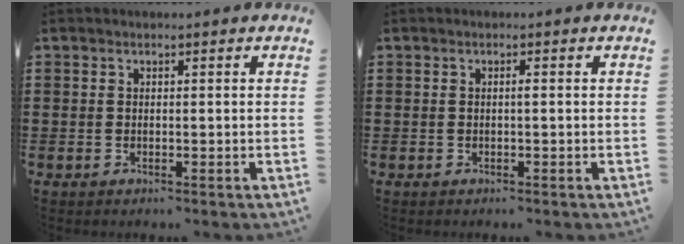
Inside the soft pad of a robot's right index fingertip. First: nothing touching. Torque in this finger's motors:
{"motor_torque": [0.47, -0.19, 0.01, 0.04]}